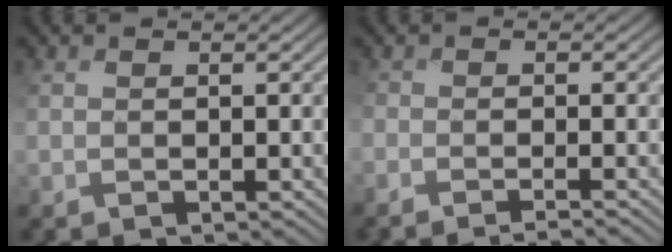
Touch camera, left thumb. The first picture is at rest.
{"total": 3.6, "force": [-2.8, 0.8, 2.2], "torque": [-0.027, -0.005, -0.037]}